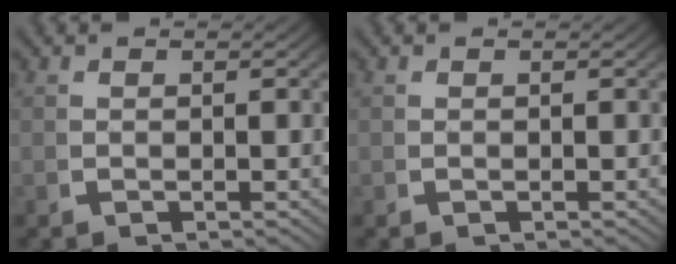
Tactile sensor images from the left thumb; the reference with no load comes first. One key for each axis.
{"total": 0.0}